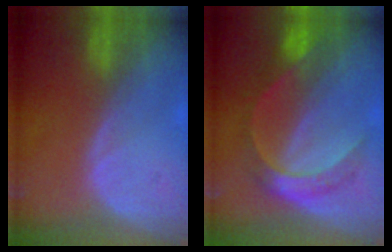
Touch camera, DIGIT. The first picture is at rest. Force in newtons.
{"total": 6.7, "press": 6.6, "slide": 0.4}